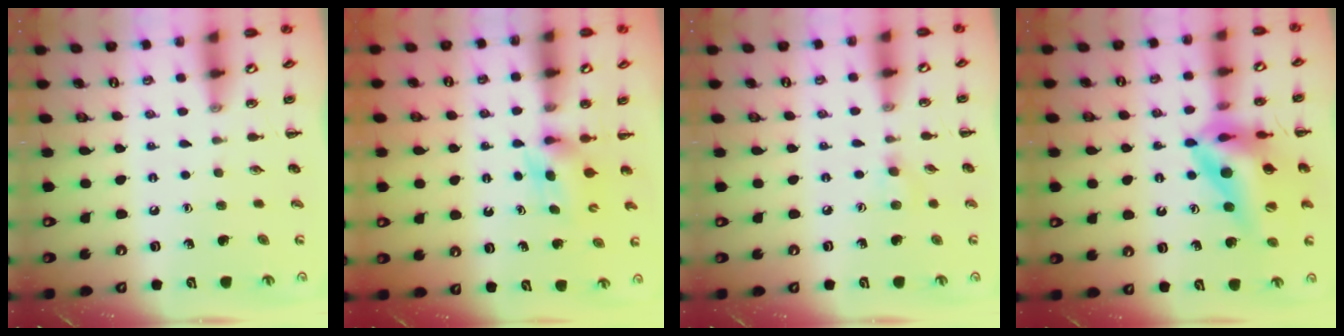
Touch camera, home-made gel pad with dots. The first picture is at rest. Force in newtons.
{"total": 3.9, "press": 3.8, "slide": 1.1}
{"total": 5.2, "press": 4.8, "slide": 2.0}
{"total": 17.0, "press": 16.1, "slide": 5.3}